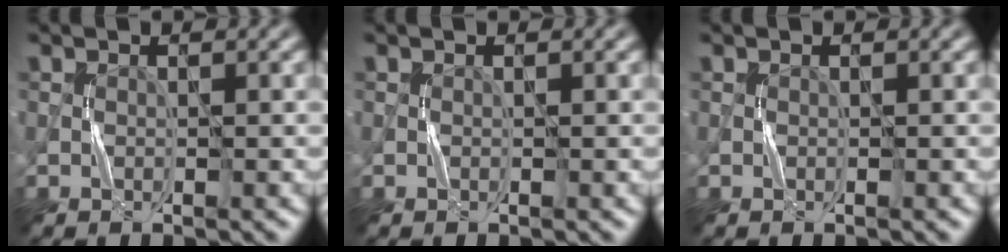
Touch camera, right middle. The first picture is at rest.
{"total": 0.0}
{"total": 0.0}